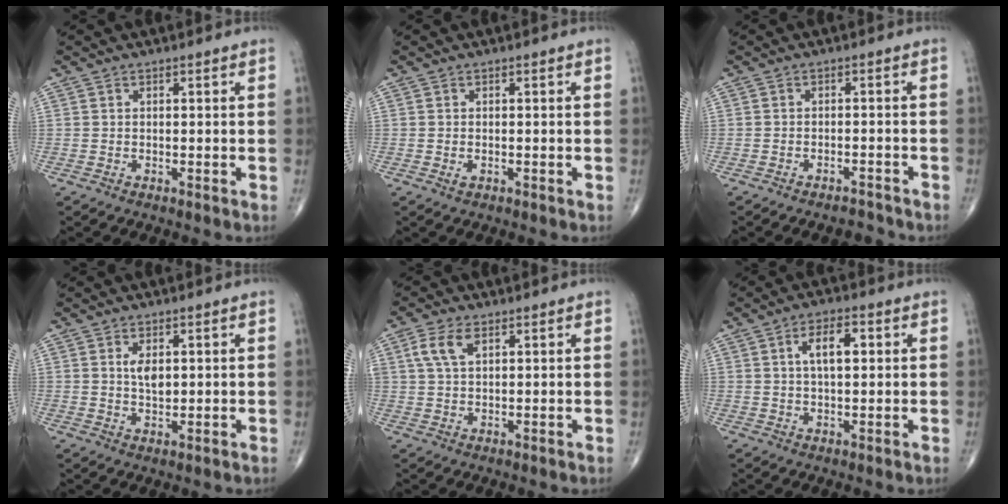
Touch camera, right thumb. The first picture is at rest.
{"total": 0.9, "force": [-0.2, 0.6, 0.6], "torque": [-0.010, 0.003, -0.001]}
{"total": 2.7, "force": [-2.5, 0.9, 0.5], "torque": [-0.015, 0.015, -0.033]}
{"total": 3.6, "force": [0.9, 1.8, 2.9], "torque": [-0.046, -0.008, 0.016]}
{"total": 5.2, "force": [2.1, 2.8, 3.9], "torque": [-0.086, 0.004, 0.043]}
{"total": 6.2, "force": [1.5, 2.8, 5.3], "torque": [-0.086, 0.006, 0.023]}